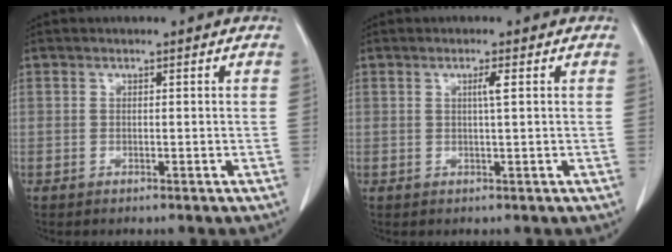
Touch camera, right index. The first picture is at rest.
{"total": 1.6, "force": [0.4, -0.2, 1.5], "torque": [-0.027, 0.001, 0.007]}